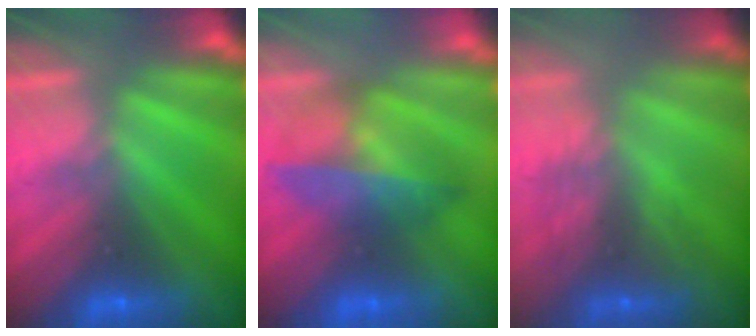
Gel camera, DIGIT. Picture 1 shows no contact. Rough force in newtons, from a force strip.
{"total": 4.5}
{"total": 3.1}